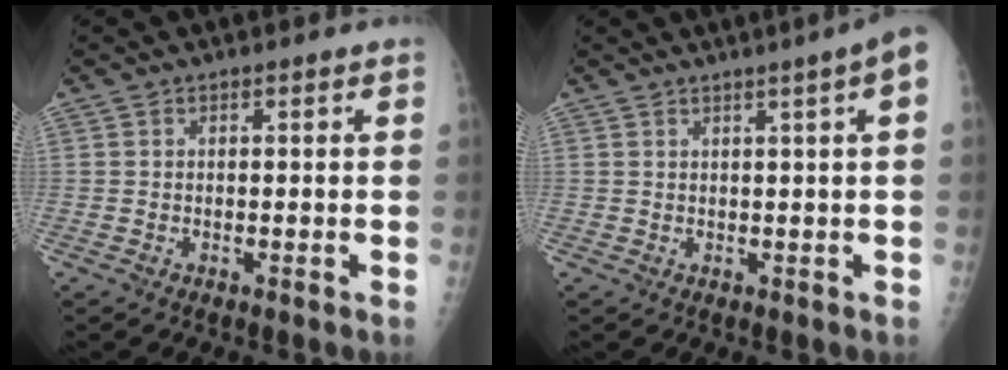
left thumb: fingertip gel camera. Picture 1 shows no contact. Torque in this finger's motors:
{"motor_torque": [0.95, 2.58, 0.30, -0.15, 0.03]}